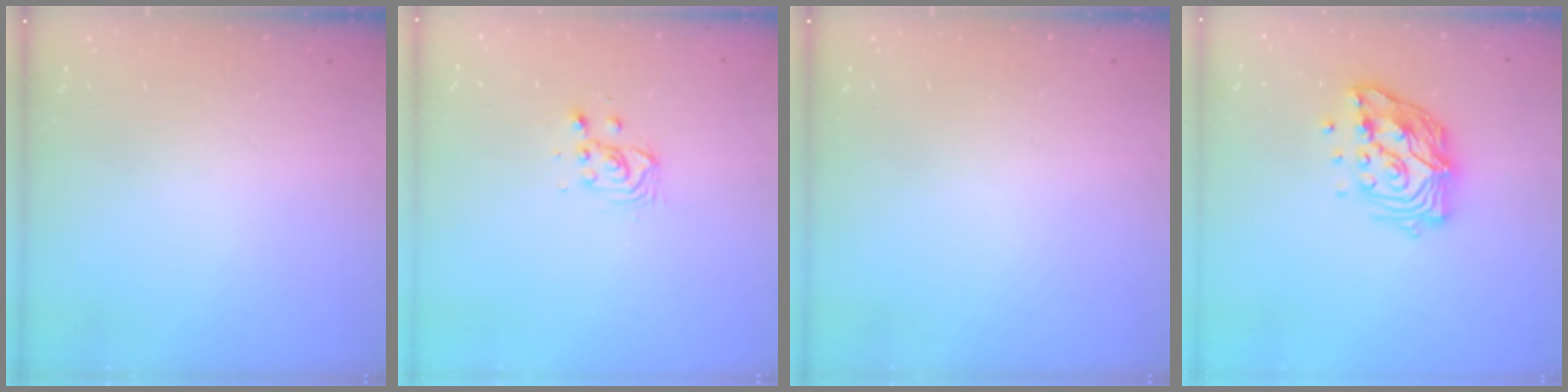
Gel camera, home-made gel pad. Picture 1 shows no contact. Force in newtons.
{"total": 3.4, "press": 3.4, "slide": 0.4}
{"total": 0.0}
{"total": 15.1, "press": 15.0, "slide": 1.4}